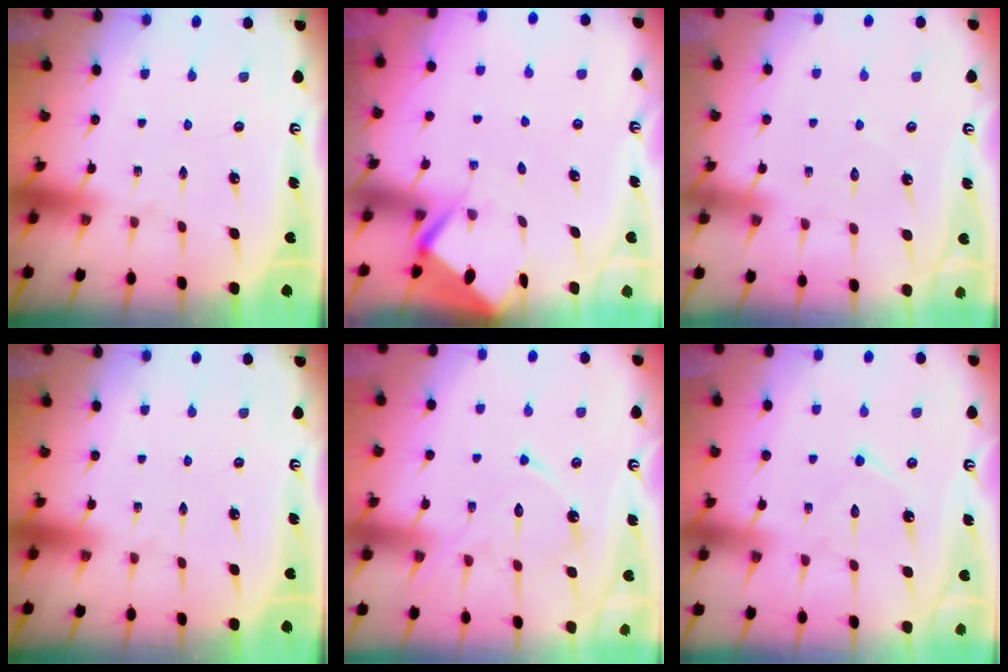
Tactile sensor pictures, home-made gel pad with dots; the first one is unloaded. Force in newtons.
{"total": 3.6, "press": 3.6, "slide": 0.3}
{"total": 4.8, "press": 4.8, "slide": 0.6}
{"total": 0.0}
{"total": 12.8, "press": 12.8, "slide": 1.2}
{"total": 6.5, "press": 6.5, "slide": 0.7}